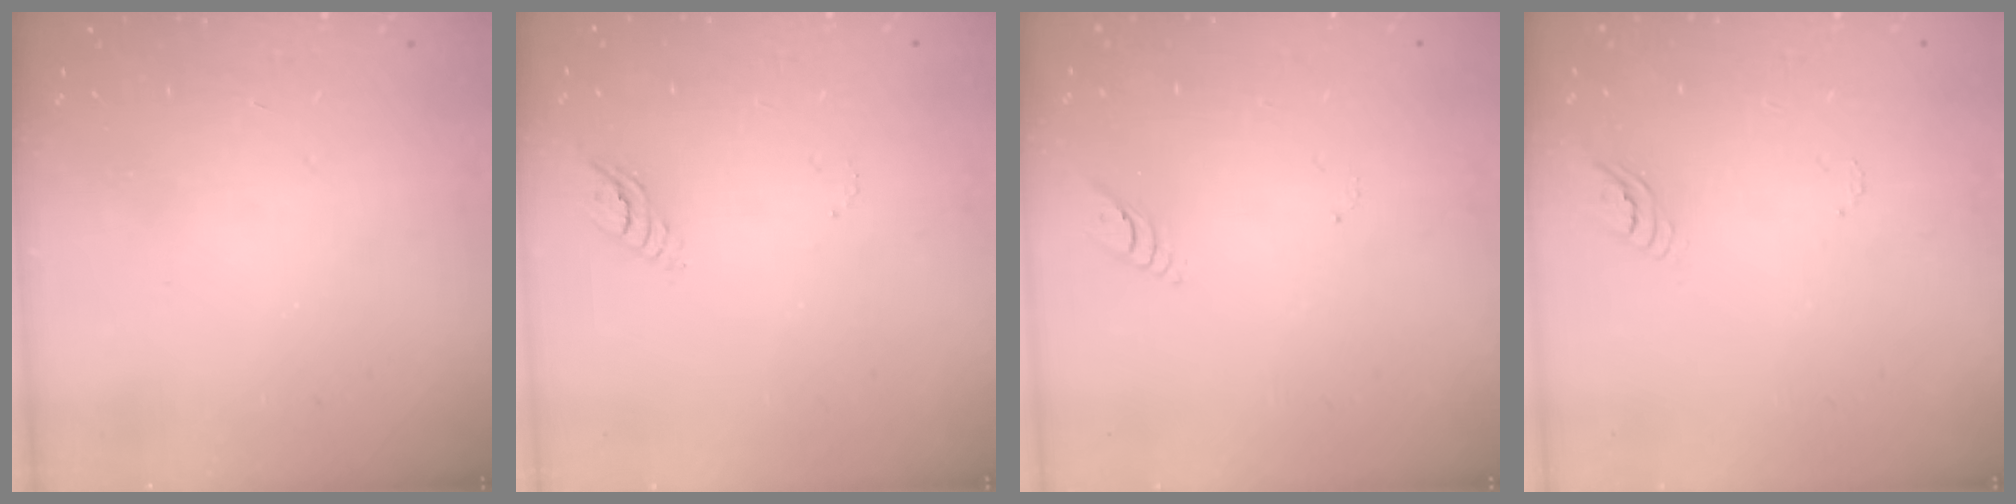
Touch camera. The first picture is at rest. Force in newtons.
{"total": 3.2, "press": 3.2, "slide": 0.4}
{"total": 3.0, "press": 2.9, "slide": 0.4}
{"total": 3.8, "press": 3.8, "slide": 0.3}